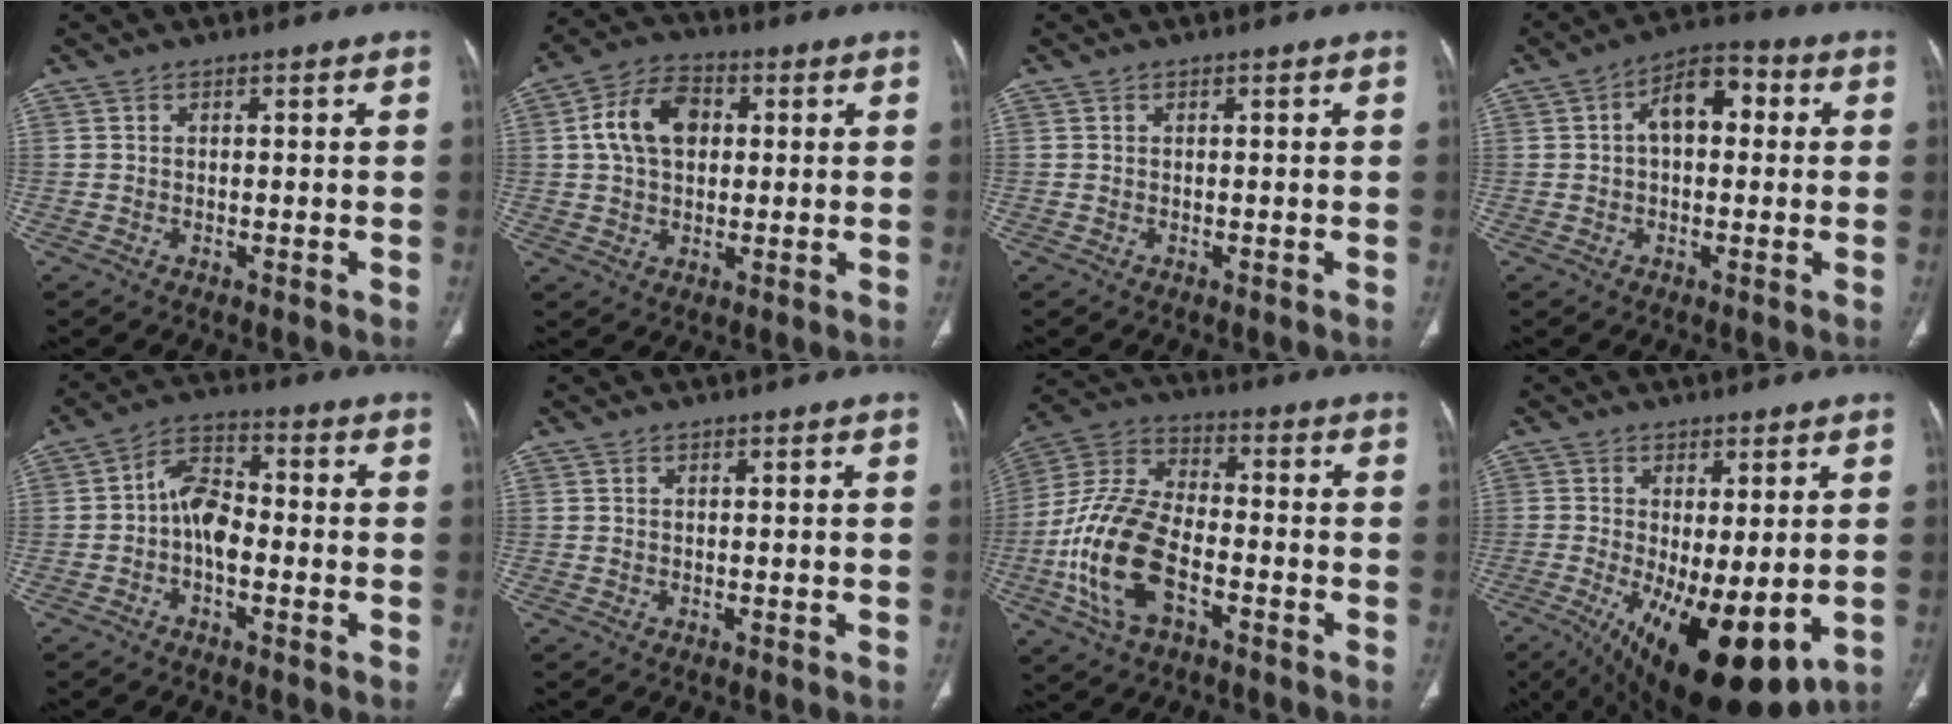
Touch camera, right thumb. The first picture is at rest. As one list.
[{"total": 10.8, "force": [2.1, 7.3, 7.6], "torque": [-0.126, 0.016, 0.031]}, {"total": 0.0}, {"total": 8.9, "force": [1.4, 5.2, 7.2], "torque": [-0.095, 0.028, 0.014]}, {"total": 7.6, "force": [-1.3, 4.2, 6.2], "torque": [-0.099, 0.026, -0.036]}, {"total": 0.0}, {"total": 16.9, "force": [-5.6, 9.1, 13.1], "torque": [-0.273, 0.027, -0.110]}, {"total": 16.7, "force": [-4.4, 6.4, 14.8], "torque": [-0.222, -0.028, -0.044]}]